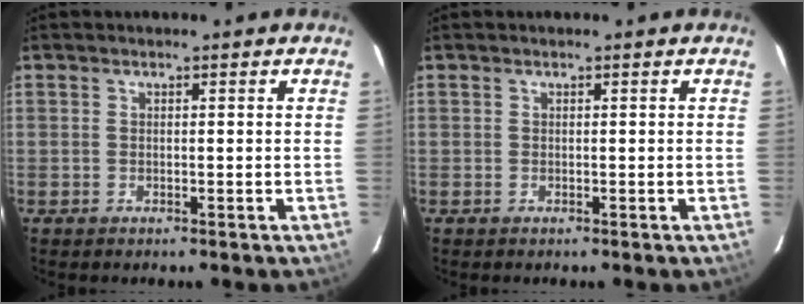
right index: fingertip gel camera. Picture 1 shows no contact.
{"total": 0.0}